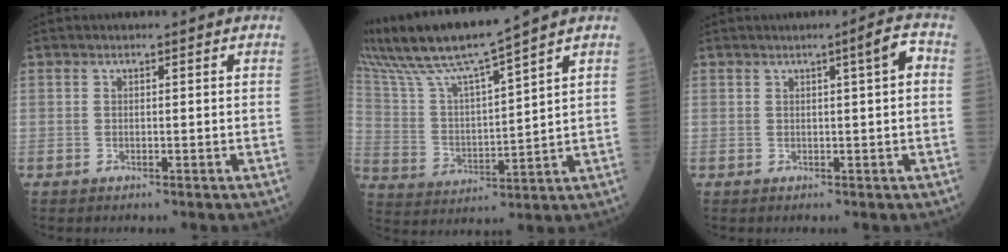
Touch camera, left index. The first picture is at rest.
{"total": 12.7, "force": [10.9, -1.3, 6.4], "torque": [-0.130, 0.001, 0.210]}
{"total": 3.0, "force": [0.6, 0.0, 2.9], "torque": [-0.039, 0.009, 0.007]}